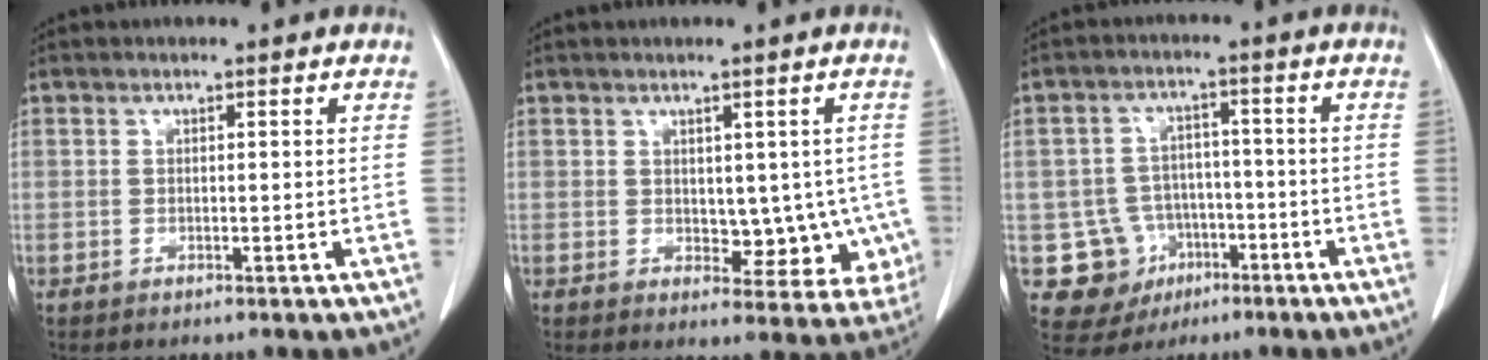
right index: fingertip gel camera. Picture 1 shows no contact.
{"total": 7.3, "force": [-0.3, 4.5, 5.7], "torque": [-0.044, 0.001, 0.008]}
{"total": 9.1, "force": [-3.0, 8.5, 1.5], "torque": [-0.036, 0.014, -0.033]}